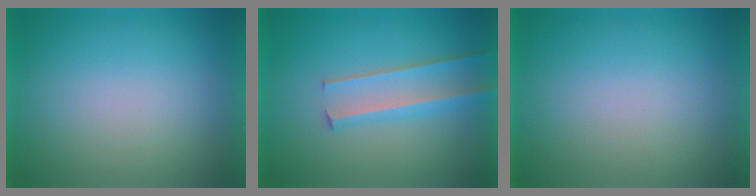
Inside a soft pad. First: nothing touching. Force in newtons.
{"total": 2.9}
{"total": 0.0}